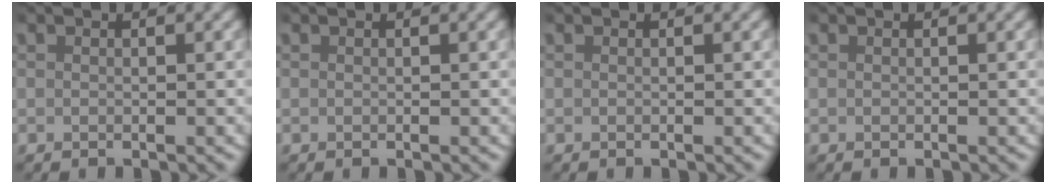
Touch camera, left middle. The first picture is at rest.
{"total": 0.0}
{"total": 0.0}
{"total": 0.0}